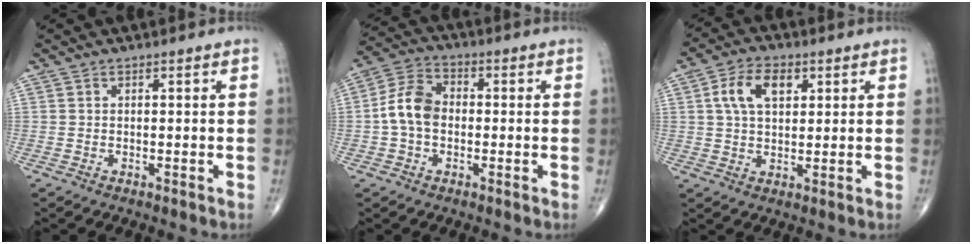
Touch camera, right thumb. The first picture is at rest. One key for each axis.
{"total": 8.3, "fx": -0.8, "fy": 5.9, "fz": 5.8, "tx": -0.105, "ty": 0.028, "tz": -0.027}
{"total": 8.3, "fx": 2.6, "fy": 4.9, "fz": 6.1, "tx": -0.101, "ty": 0.004, "tz": 0.045}